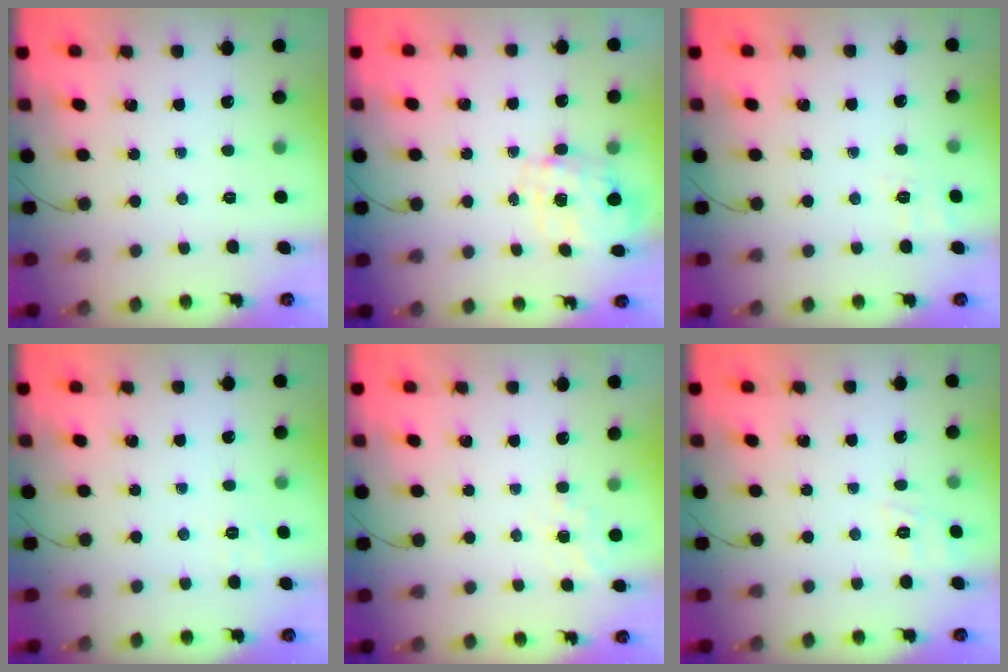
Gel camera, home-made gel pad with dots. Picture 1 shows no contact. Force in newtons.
{"total": 4.0, "press": 3.9, "slide": 0.9}
{"total": 2.4, "press": 1.3, "slide": 2.1}
{"total": 1.9, "press": 0.8, "slide": 1.7}
{"total": 6.0, "press": 5.8, "slide": 1.6}
{"total": 7.8, "press": 7.5, "slide": 2.0}